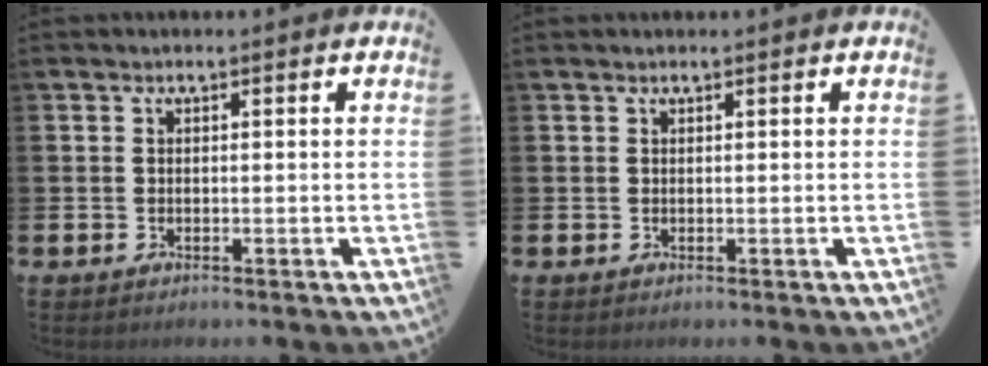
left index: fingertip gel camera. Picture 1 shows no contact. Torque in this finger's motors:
{"motor_torque": [-0.03, 0.07, -0.03, -0.01]}